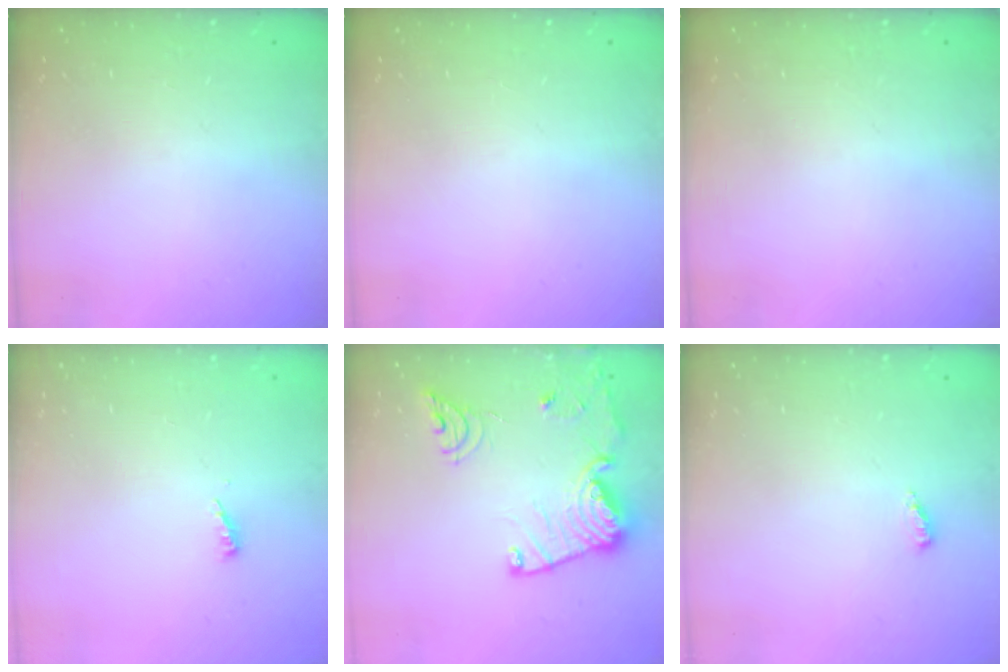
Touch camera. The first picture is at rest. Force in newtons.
{"total": 0.0}
{"total": 0.0}
{"total": 3.5, "press": 3.4, "slide": 0.3}
{"total": 15.7, "press": 15.6, "slide": 1.7}
{"total": 2.7, "press": 2.5, "slide": 1.0}